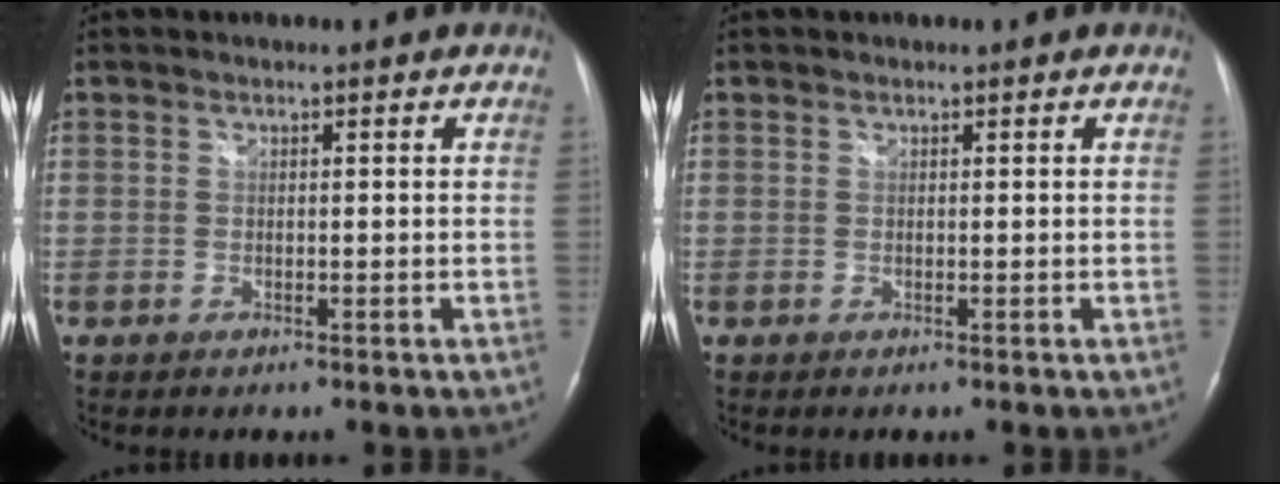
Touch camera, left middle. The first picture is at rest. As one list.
[{"total": 0.0}]